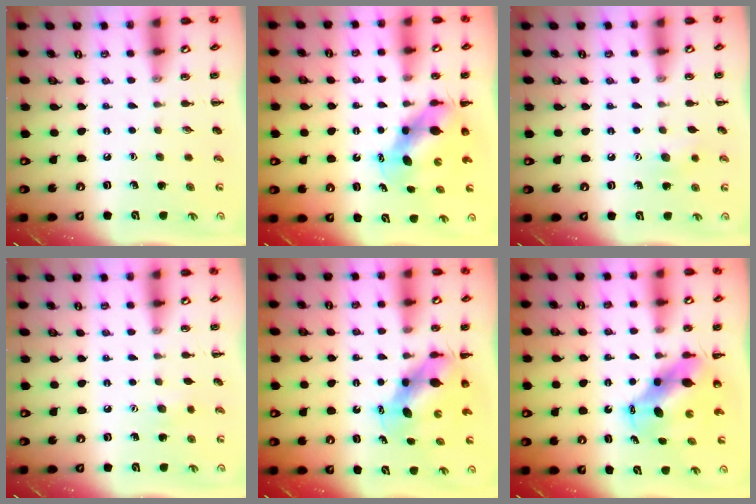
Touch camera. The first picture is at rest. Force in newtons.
{"total": 6.1, "press": 5.9, "slide": 1.7}
{"total": 7.2, "press": 7.1, "slide": 1.6}
{"total": 5.0, "press": 4.9, "slide": 0.8}
{"total": 6.1, "press": 5.9, "slide": 1.7}
{"total": 7.2, "press": 6.9, "slide": 2.1}